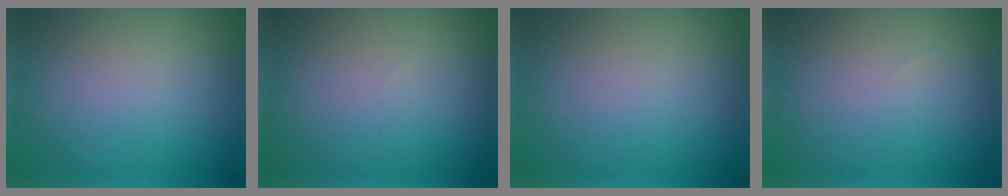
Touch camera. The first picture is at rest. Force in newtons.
{"total": 0.0}
{"total": 0.0}
{"total": 0.0}